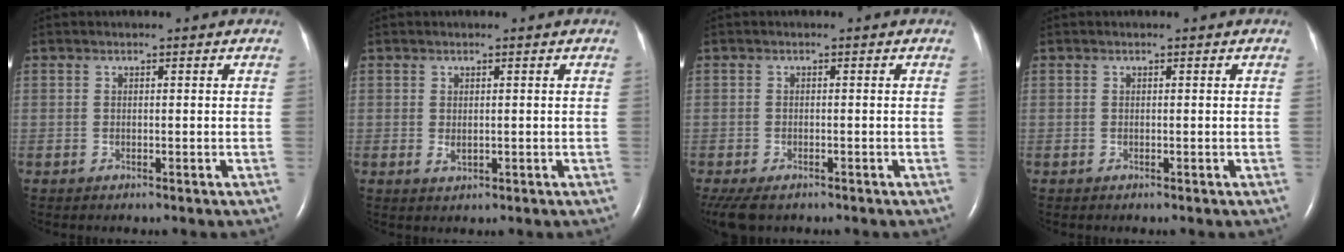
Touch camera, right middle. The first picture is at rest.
{"total": 1.1, "force": [0.0, 0.7, 0.9], "torque": [-0.018, -0.004, 0.003]}
{"total": 6.1, "force": [-4.3, 2.9, 3.2], "torque": [-0.066, -0.013, -0.071]}
{"total": 0.0}